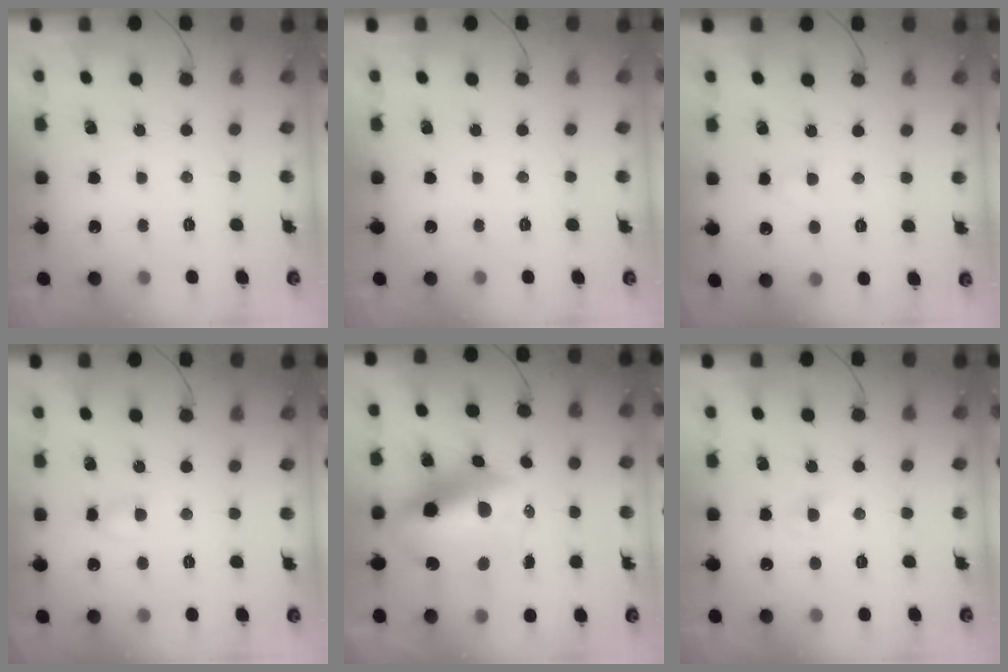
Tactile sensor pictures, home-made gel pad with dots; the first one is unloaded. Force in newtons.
{"total": 0.0}
{"total": 1.5, "press": 1.2, "slide": 0.8}
{"total": 3.4, "press": 3.2, "slide": 1.2}
{"total": 17.6, "press": 17.1, "slide": 4.3}
{"total": 0.0}